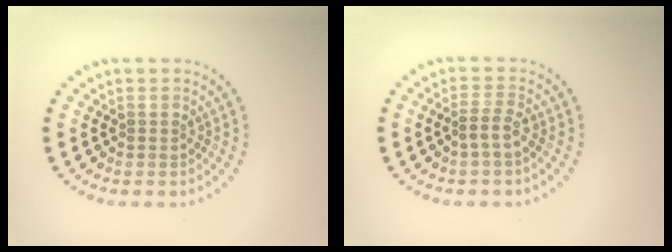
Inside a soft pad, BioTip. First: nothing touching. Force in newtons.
{"total": 1.6, "press": 1.3, "slide": 1.0}